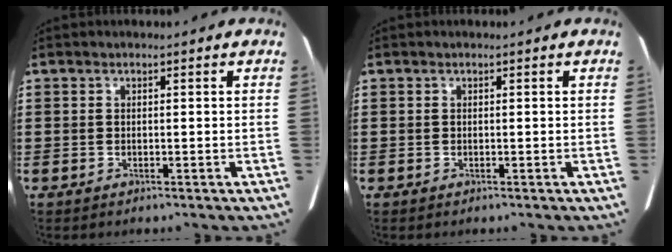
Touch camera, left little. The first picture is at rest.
{"total": 0.0}